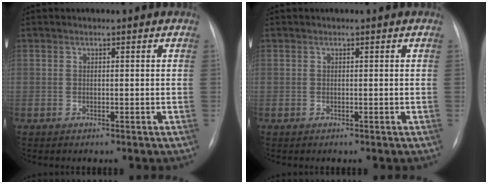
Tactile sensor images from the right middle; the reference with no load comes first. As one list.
[{"total": 0.0}]